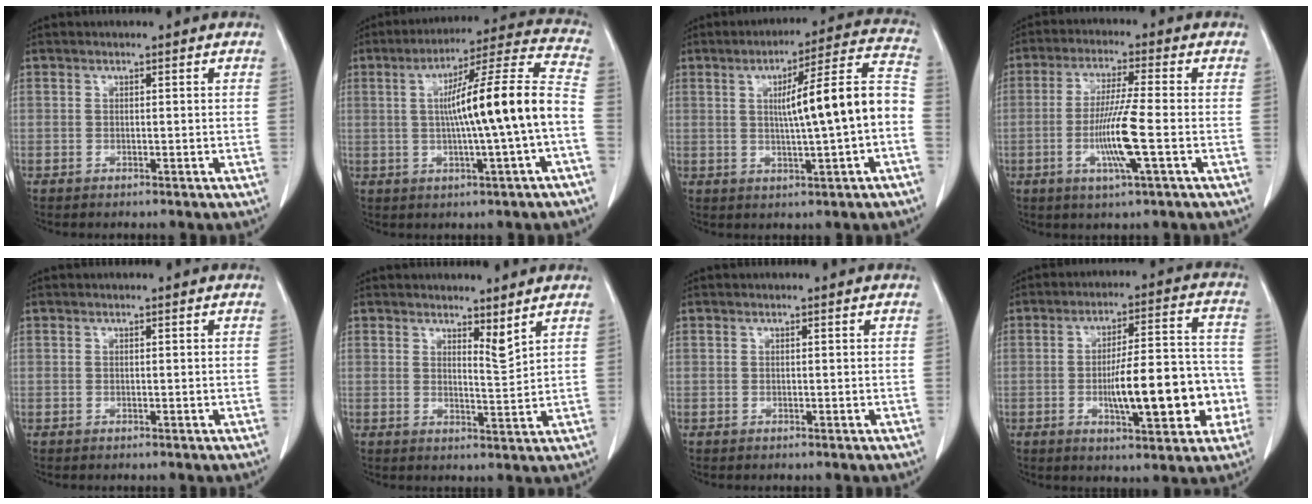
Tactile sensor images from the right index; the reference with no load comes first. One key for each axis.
{"total": 15.1, "fx": -1.2, "fy": -0.6, "fz": 15.1, "tx": -0.232, "ty": 0.020, "tz": -0.024}
{"total": 12.8, "fx": -0.5, "fy": 0.3, "fz": 12.8, "tx": -0.181, "ty": 0.027, "tz": -0.008}
{"total": 8.9, "fx": -2.3, "fy": -0.5, "fz": 8.6, "tx": -0.169, "ty": -0.012, "tz": -0.045}
{"total": 0.0}
{"total": 2.8, "fx": 2.3, "fy": 0.1, "fz": 1.6, "tx": -0.030, "ty": -0.018, "tz": 0.043}
{"total": 0.0}
{"total": 14.2, "fx": -3.2, "fy": 3.6, "fz": 13.3, "tx": -0.199, "ty": 0.021, "tz": -0.043}